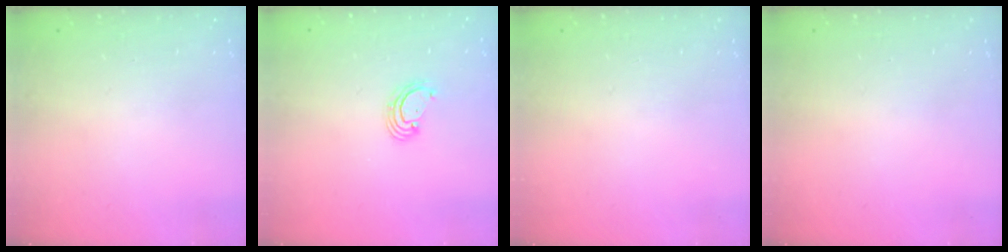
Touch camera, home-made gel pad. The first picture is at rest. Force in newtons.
{"total": 2.4, "press": 2.4, "slide": 0.2}
{"total": 0.0}
{"total": 0.0}